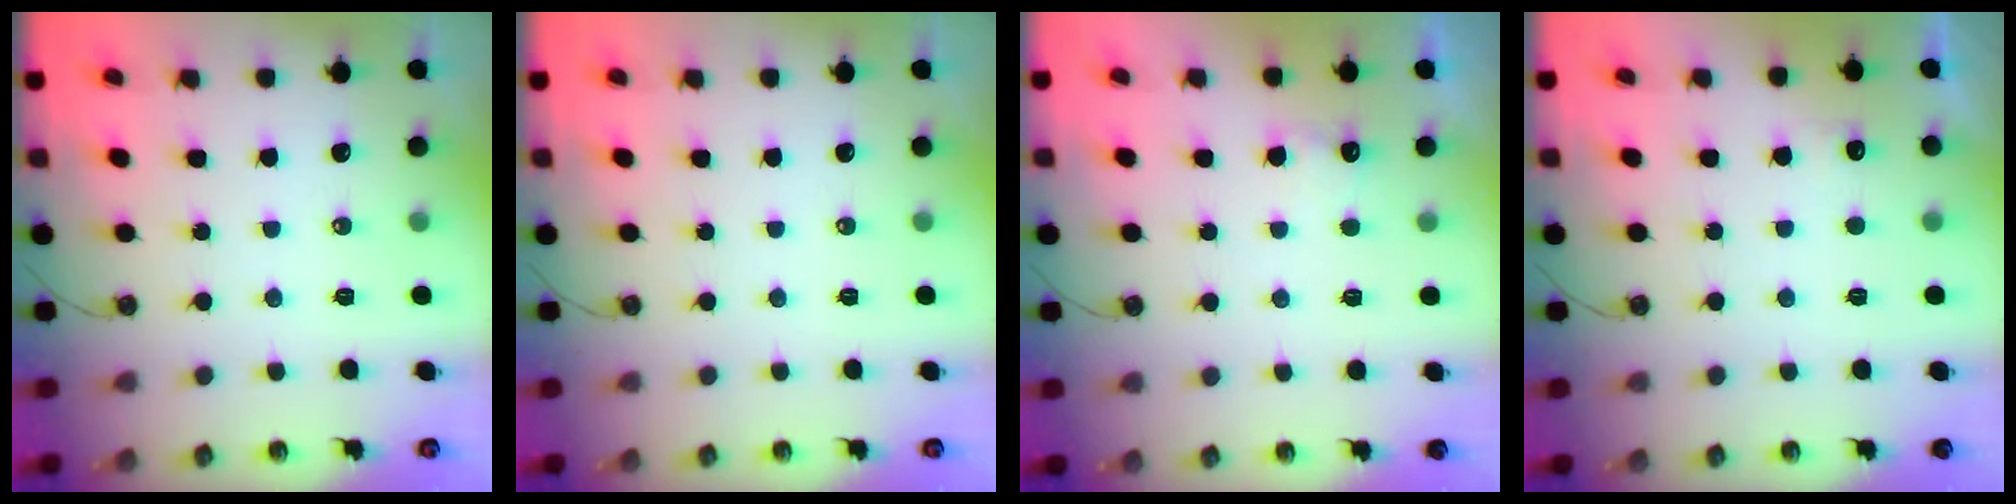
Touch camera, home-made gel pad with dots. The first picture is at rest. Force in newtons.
{"total": 0.0}
{"total": 4.3, "press": 4.1, "slide": 1.2}
{"total": 2.6, "press": 2.4, "slide": 1.0}